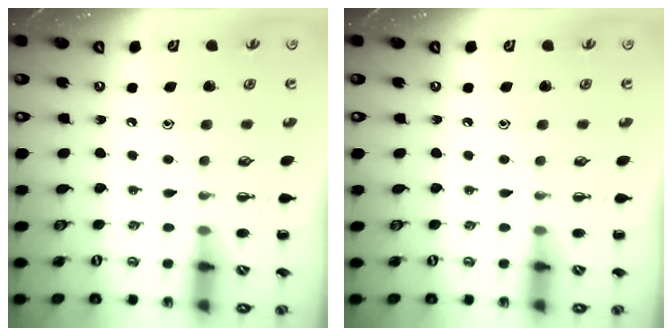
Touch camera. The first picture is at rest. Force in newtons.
{"total": 0.0}